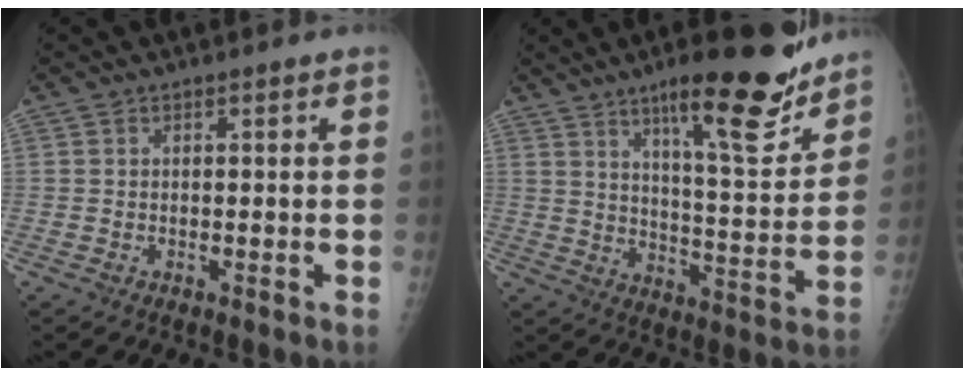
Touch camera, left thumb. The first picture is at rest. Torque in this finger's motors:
{"motor_torque": [1.54, -0.44, 1.23, -0.85, 0.20]}